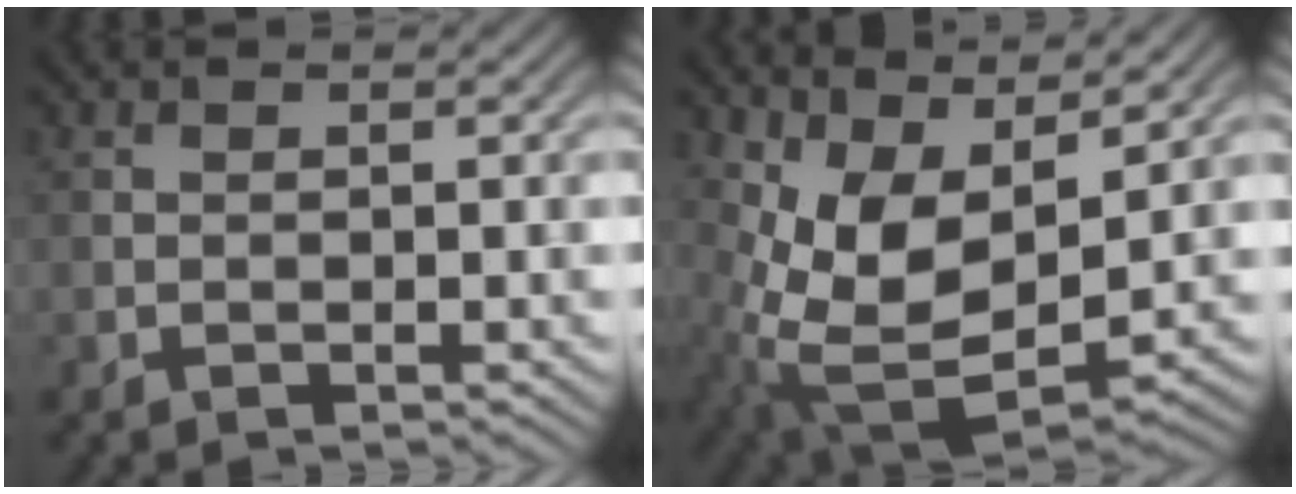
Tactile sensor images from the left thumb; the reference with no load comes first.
{"total": 10.2, "force": [3.9, 4.9, 8.1], "torque": [-0.178, -0.010, 0.077]}